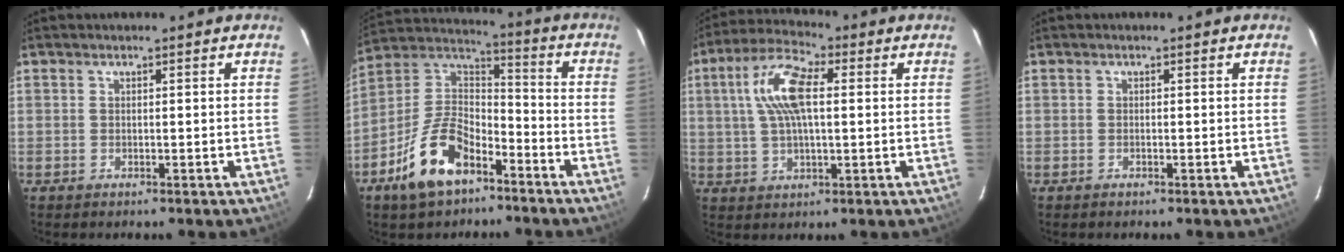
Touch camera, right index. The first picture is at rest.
{"total": 15.3, "force": [-8.8, 7.9, 9.7], "torque": [-0.205, 0.022, -0.159]}
{"total": 11.3, "force": [2.2, 4.6, 10.0], "torque": [-0.199, 0.024, 0.038]}
{"total": 0.0}